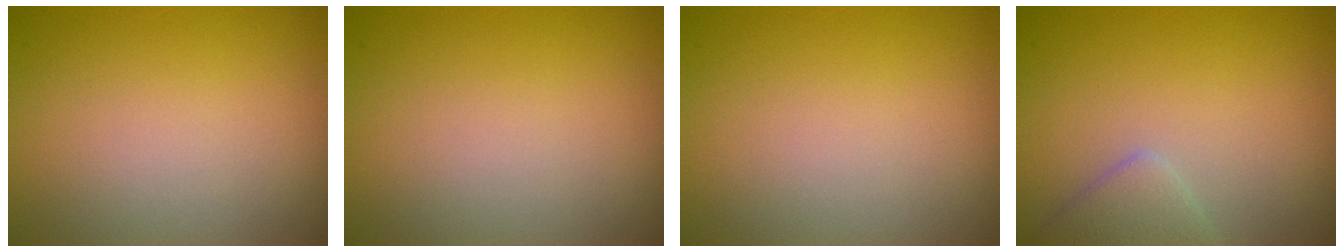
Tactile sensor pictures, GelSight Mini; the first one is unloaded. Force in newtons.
{"total": 0.0}
{"total": 0.0}
{"total": 2.2, "press": 2.2, "slide": 0.2}